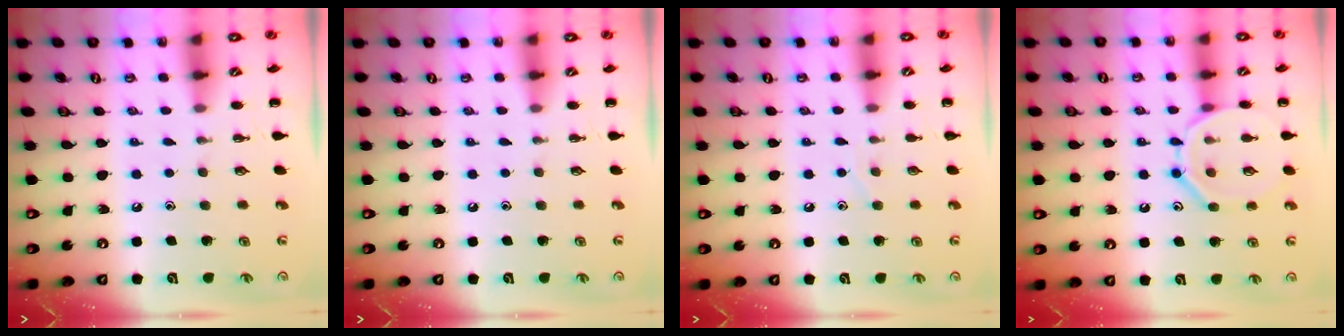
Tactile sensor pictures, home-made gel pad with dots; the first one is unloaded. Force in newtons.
{"total": 0.0}
{"total": 5.3, "press": 5.0, "slide": 1.6}
{"total": 11.6, "press": 11.5, "slide": 0.9}